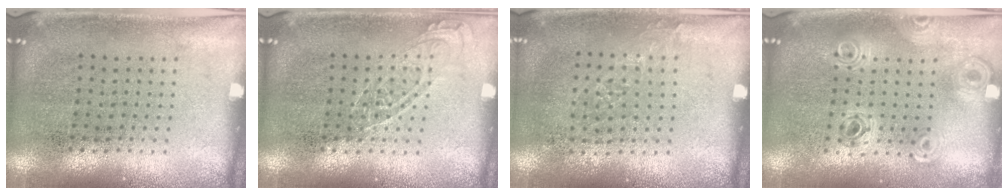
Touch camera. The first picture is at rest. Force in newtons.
{"total": 1.6, "press": 1.5, "slide": 0.3}
{"total": 0.9, "press": 0.8, "slide": 0.4}
{"total": 0.8, "press": 0.8, "slide": 0.2}